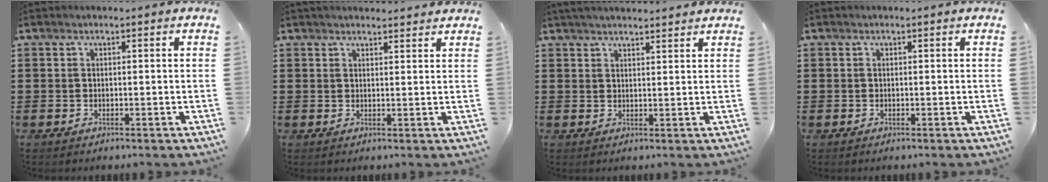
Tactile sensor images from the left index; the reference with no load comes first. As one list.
[{"total": 1.8, "force": [1.8, 0.3, 0.1], "torque": [-0.006, 0.001, 0.035]}, {"total": 2.3, "force": [2.3, 0.0, 0.3], "torque": [-0.010, 0.000, 0.045]}, {"total": 0.0}]